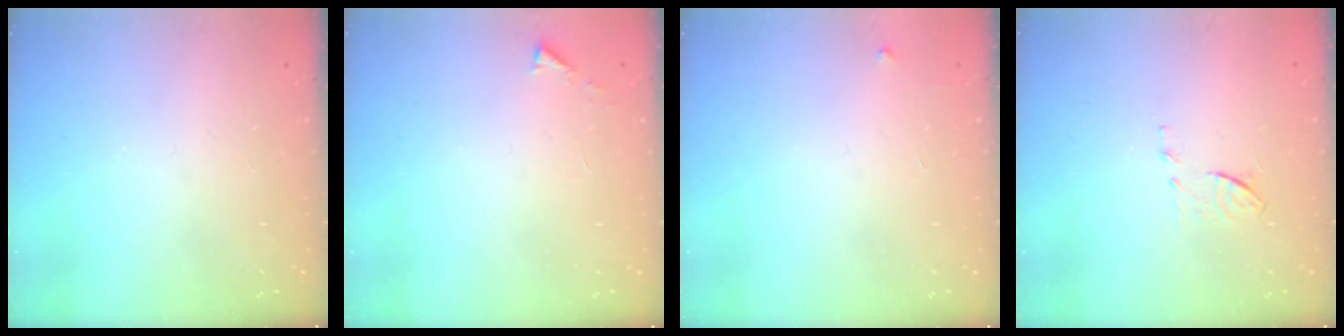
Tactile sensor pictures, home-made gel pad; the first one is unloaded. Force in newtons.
{"total": 2.9, "press": 2.9, "slide": 0.4}
{"total": 2.6, "press": 2.6, "slide": 0.4}
{"total": 6.2, "press": 6.1, "slide": 1.0}